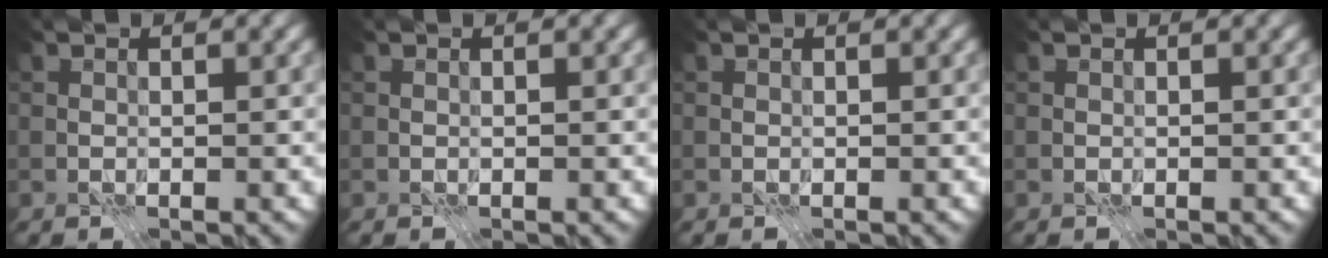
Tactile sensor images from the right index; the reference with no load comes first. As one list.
[{"total": 0.0}, {"total": 0.0}, {"total": 0.0}]